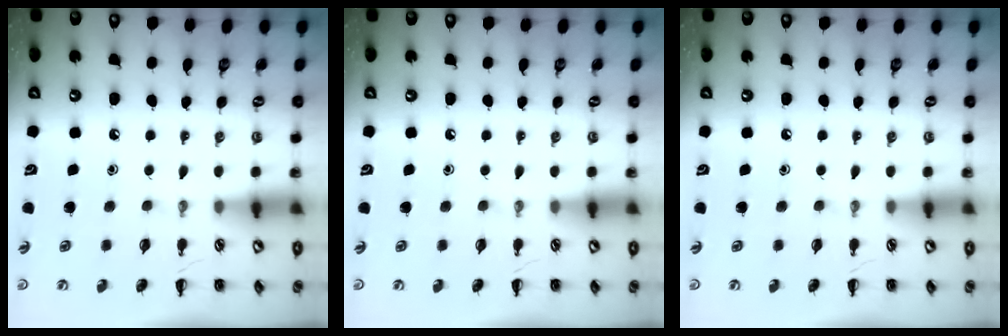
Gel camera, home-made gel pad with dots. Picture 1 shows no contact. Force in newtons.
{"total": 0.0}
{"total": 0.0}